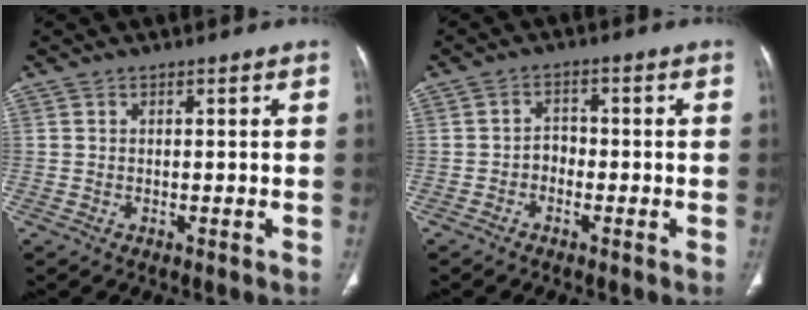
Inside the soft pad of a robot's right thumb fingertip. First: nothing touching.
{"total": 2.5, "force": [-1.2, 1.8, 1.2], "torque": [-0.004, 0.014, -0.027]}